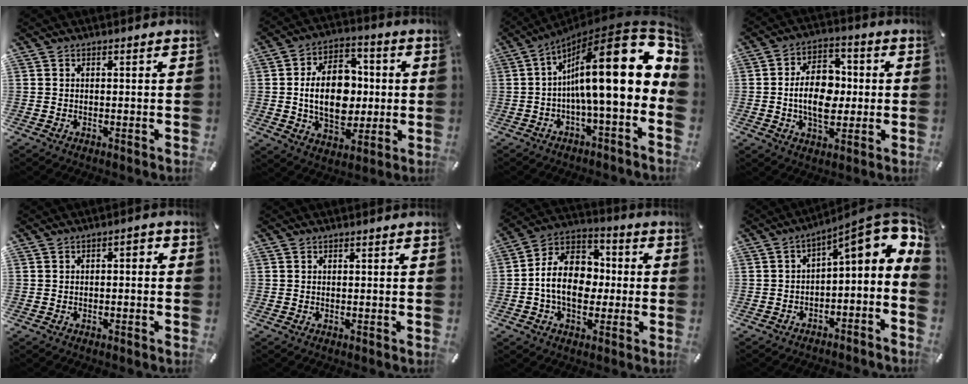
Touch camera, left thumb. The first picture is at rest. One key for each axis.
{"total": 16.1, "fx": -0.3, "fy": 11.3, "fz": 11.4, "tx": -0.214, "ty": 0.008, "tz": -0.005}
{"total": 26.0, "fx": 4.4, "fy": 7.0, "fz": 24.6, "tx": -0.403, "ty": -0.048, "tz": 0.066}
{"total": 13.2, "fx": -0.8, "fy": 9.0, "fz": 9.6, "tx": -0.180, "ty": 0.011, "tz": -0.015}
{"total": 2.3, "fx": -1.5, "fy": 1.0, "fz": 1.5, "tx": -0.025, "ty": 0.011, "tz": -0.030}
{"total": 0.0}
{"total": 13.3, "fx": -2.2, "fy": 10.4, "fz": 8.1, "tx": -0.167, "ty": 0.020, "tz": -0.040}
{"total": 10.6, "fx": 3.7, "fy": 4.1, "fz": 9.0, "tx": -0.111, "ty": -0.038, "tz": 0.055}